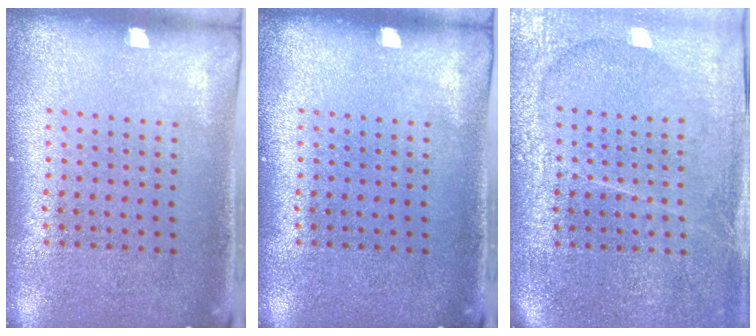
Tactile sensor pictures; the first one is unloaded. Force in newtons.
{"total": 0.0}
{"total": 3.8, "press": 3.4, "slide": 1.7}